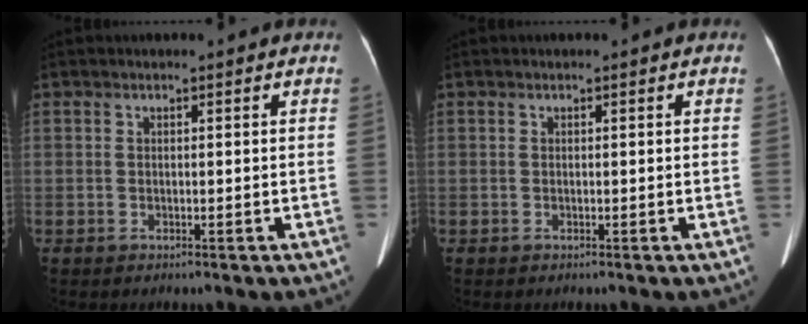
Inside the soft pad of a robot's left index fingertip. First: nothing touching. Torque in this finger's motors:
{"motor_torque": [0.00, 0.00, 0.00, 0.00]}